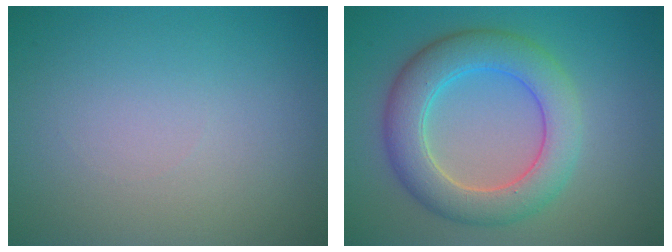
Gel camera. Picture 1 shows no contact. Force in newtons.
{"total": 6.3, "press": 6.3, "slide": 0.0}